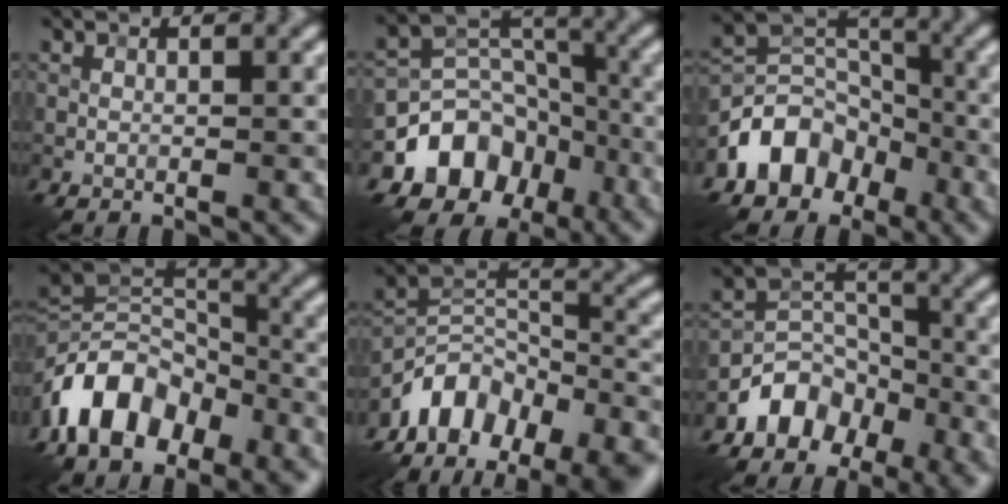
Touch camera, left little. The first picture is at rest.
{"total": 8.6, "force": [-4.5, 6.5, 3.4], "torque": [-0.041, -0.003, -0.081]}
{"total": 6.7, "force": [-3.7, 4.9, 2.6], "torque": [-0.026, 0.000, -0.077]}
{"total": 10.3, "force": [-6.2, 5.7, 6.0], "torque": [-0.096, 0.012, -0.120]}
{"total": 11.0, "force": [-7.4, 6.2, 5.3], "torque": [-0.087, 0.012, -0.129]}
{"total": 5.9, "force": [-3.8, 3.8, 2.6], "torque": [-0.034, 0.002, -0.072]}